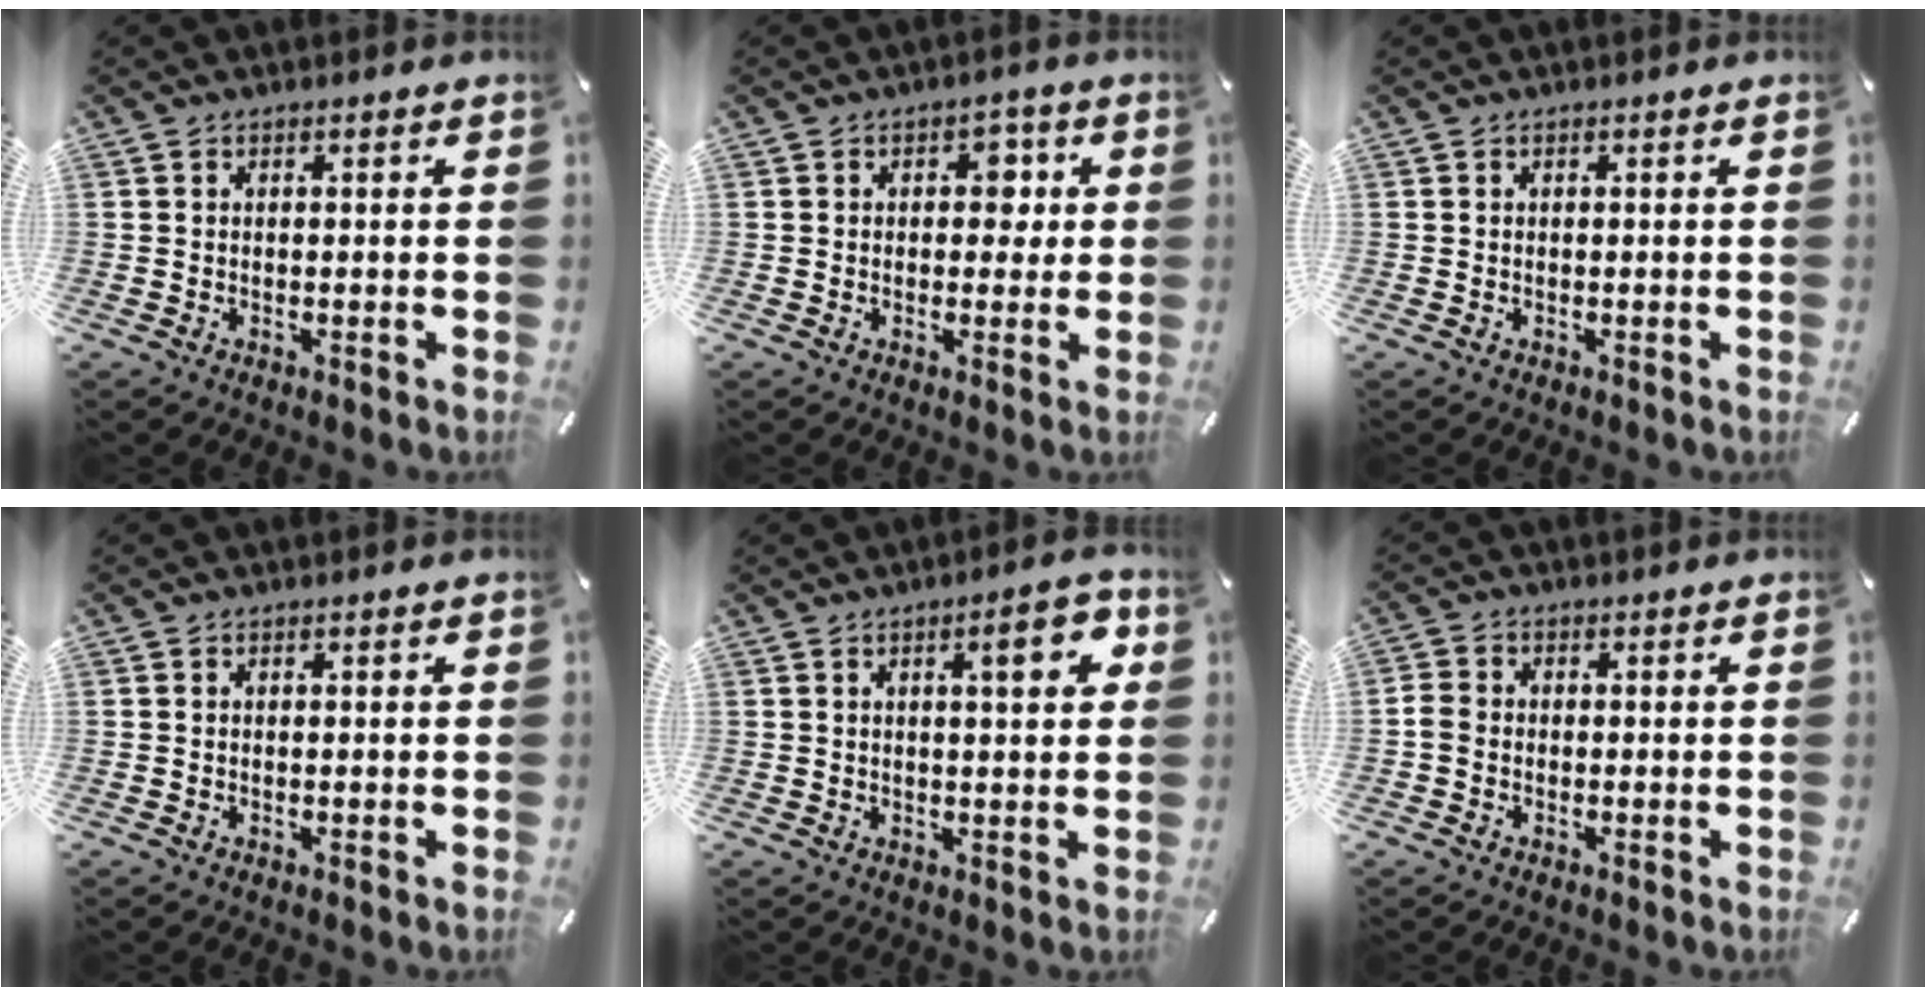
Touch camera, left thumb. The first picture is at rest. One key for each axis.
{"total": 4.8, "fx": 0.6, "fy": 3.4, "fz": 3.4, "tx": -0.022, "ty": -0.008, "tz": -0.004}
{"total": 0.0}
{"total": 0.0}
{"total": 7.6, "fx": 3.0, "fy": 2.0, "fz": 6.7, "tx": -0.093, "ty": -0.007, "tz": 0.040}
{"total": 2.2, "fx": -0.7, "fy": 1.8, "fz": 1.1, "tx": -0.025, "ty": 0.003, "tz": -0.016}